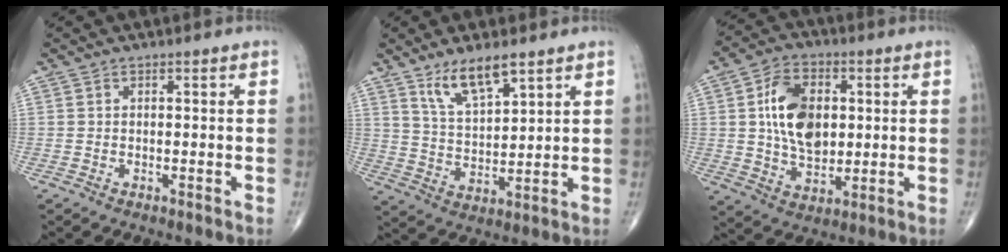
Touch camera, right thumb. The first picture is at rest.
{"total": 8.8, "force": [5.9, 2.7, 5.9], "torque": [-0.101, -0.037, 0.118]}
{"total": 13.1, "force": [2.0, 8.5, 9.8], "torque": [-0.149, -0.003, 0.035]}